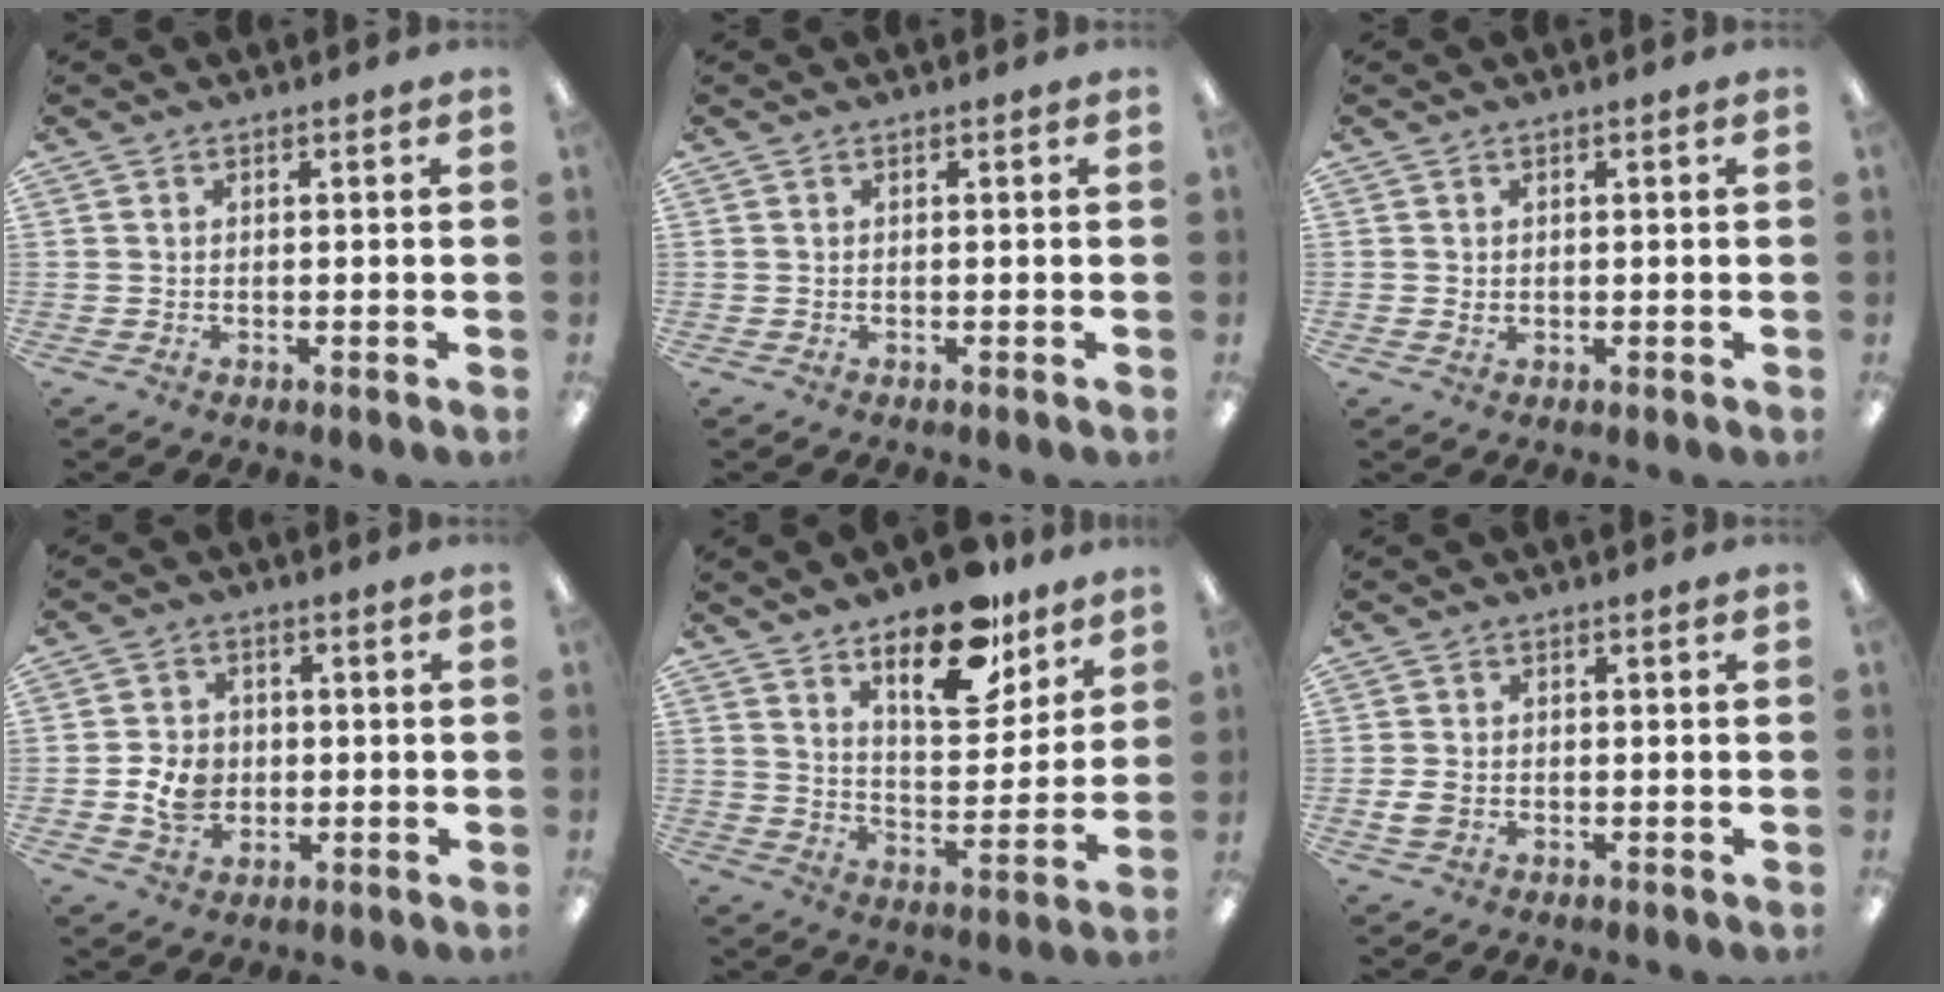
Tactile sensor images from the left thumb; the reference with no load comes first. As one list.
[{"total": 0.0}, {"total": 0.8, "force": [0.0, 0.6, 0.5], "torque": [-0.010, 0.001, 0.000]}, {"total": 6.8, "force": [-1.1, 5.5, 3.8], "torque": [-0.081, 0.001, -0.019]}, {"total": 18.1, "force": [12.5, 7.8, 10.4], "torque": [-0.147, -0.071, 0.209]}, {"total": 2.5, "force": [-0.7, 1.9, 1.5], "torque": [-0.033, -0.002, -0.013]}]